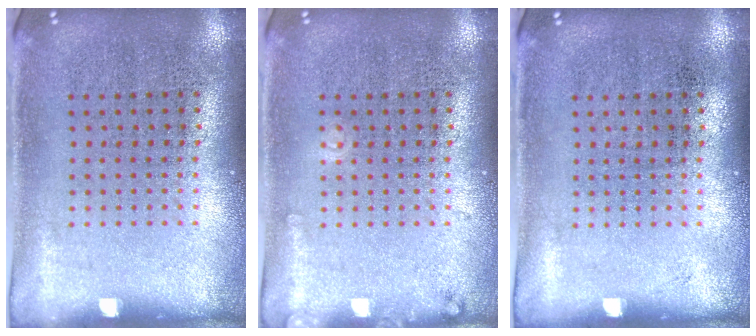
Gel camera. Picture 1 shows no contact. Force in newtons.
{"total": 0.9, "press": 0.9, "slide": 0.1}
{"total": 0.0}